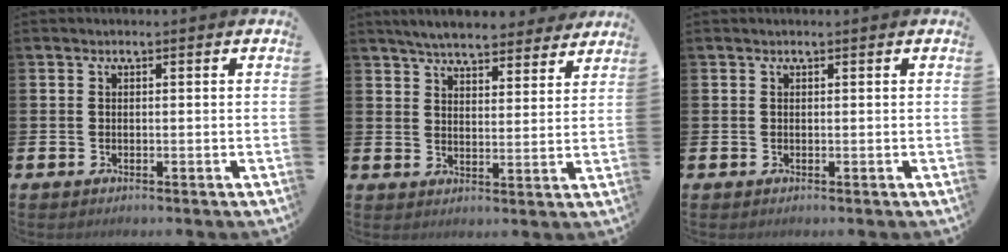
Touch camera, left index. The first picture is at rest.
{"total": 6.2, "force": [6.0, 0.9, 1.2], "torque": [-0.041, -0.031, 0.107]}
{"total": 0.0}